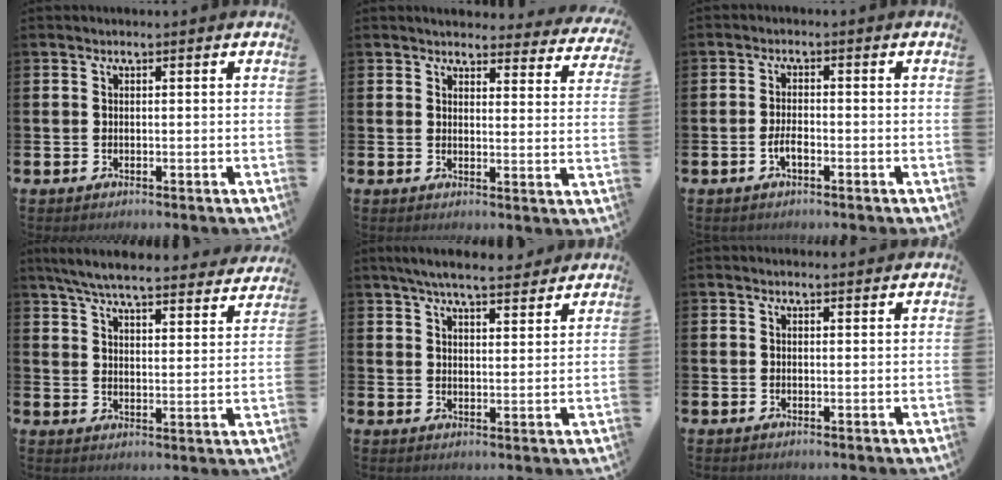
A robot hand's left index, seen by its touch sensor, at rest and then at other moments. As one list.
[{"total": 3.6, "force": [3.5, 0.8, 0.1], "torque": [-0.003, -0.030, 0.059]}, {"total": 2.1, "force": [-0.9, 0.8, 1.8], "torque": [-0.032, 0.002, -0.018]}, {"total": 6.8, "force": [6.3, 0.7, 2.4], "torque": [-0.063, -0.044, 0.108]}, {"total": 5.9, "force": [5.6, 0.8, 1.7], "torque": [-0.036, -0.026, 0.098]}, {"total": 1.0, "force": [1.0, 0.1, 0.1], "torque": [0.009, -0.005, 0.016]}]